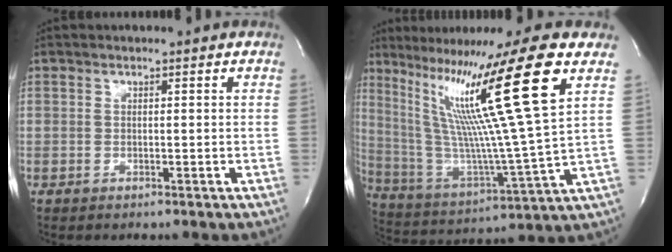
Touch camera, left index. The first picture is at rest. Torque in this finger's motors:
{"motor_torque": [2.14, 0.00, 1.05, 0.21]}